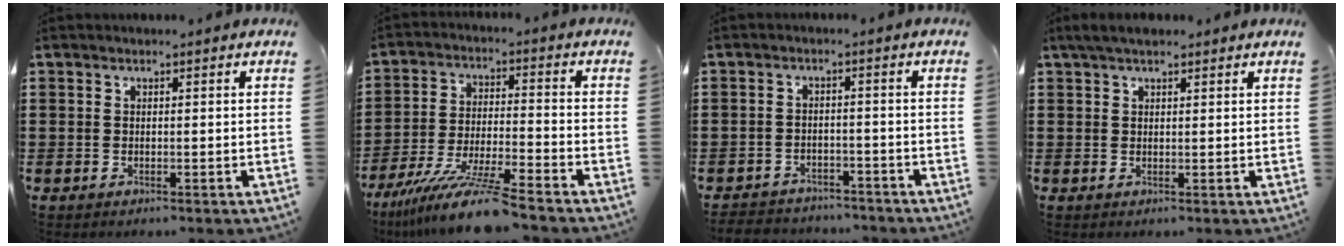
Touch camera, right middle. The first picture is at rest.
{"total": 10.7, "force": [-9.1, -0.2, 5.5], "torque": [-0.106, 0.000, -0.178]}
{"total": 3.0, "force": [-3.0, 0.5, -0.2], "torque": [-0.005, -0.004, -0.064]}
{"total": 2.2, "force": [1.7, 0.8, 1.1], "torque": [-0.027, 0.007, 0.032]}